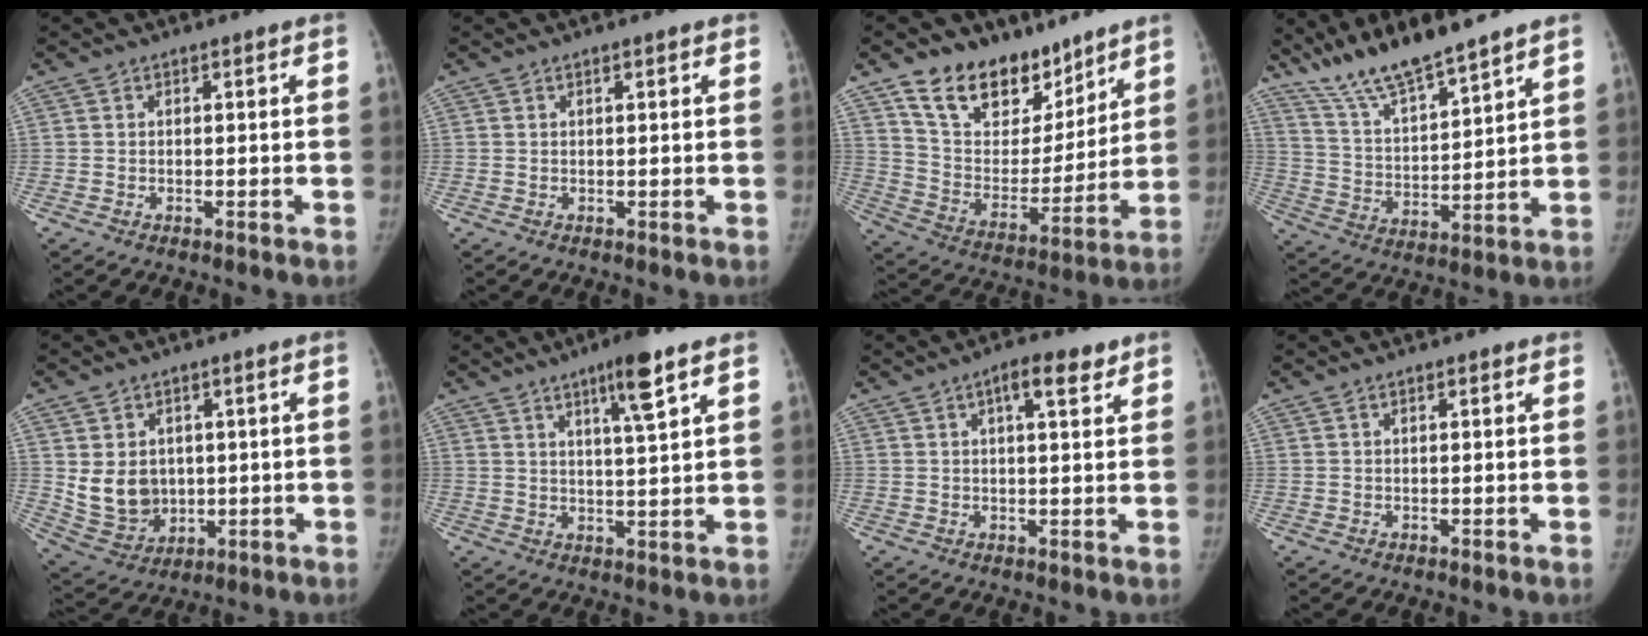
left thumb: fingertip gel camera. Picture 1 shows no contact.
{"total": 0.8, "force": [0.5, 0.2, 0.6], "torque": [-0.009, 0.000, 0.007]}
{"total": 18.6, "force": [13.2, 10.8, 7.4], "torque": [-0.068, -0.082, 0.230]}
{"total": 13.9, "force": [11.5, 2.0, 7.5], "torque": [-0.127, -0.057, 0.219]}
{"total": 9.8, "force": [1.1, 8.1, 5.4], "torque": [-0.066, -0.013, 0.047]}
{"total": 7.9, "force": [4.6, 0.6, 6.4], "torque": [-0.104, -0.026, 0.075]}
{"total": 5.6, "force": [3.0, 1.8, 4.3], "torque": [-0.056, -0.007, 0.042]}
{"total": 0.8, "force": [0.5, 0.3, 0.6], "torque": [-0.013, 0.001, 0.007]}